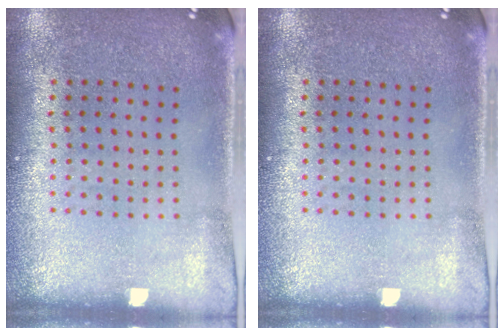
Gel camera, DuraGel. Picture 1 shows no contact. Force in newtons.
{"total": 0.0}